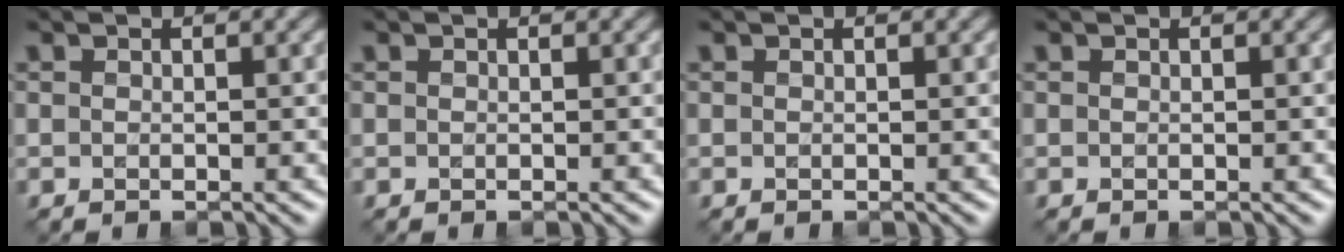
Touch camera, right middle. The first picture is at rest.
{"total": 0.0}
{"total": 0.0}
{"total": 0.0}